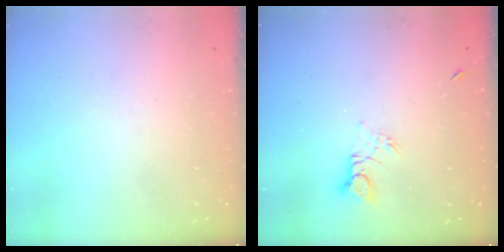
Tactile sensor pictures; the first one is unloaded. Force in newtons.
{"total": 3.8, "press": 3.8, "slide": 0.4}